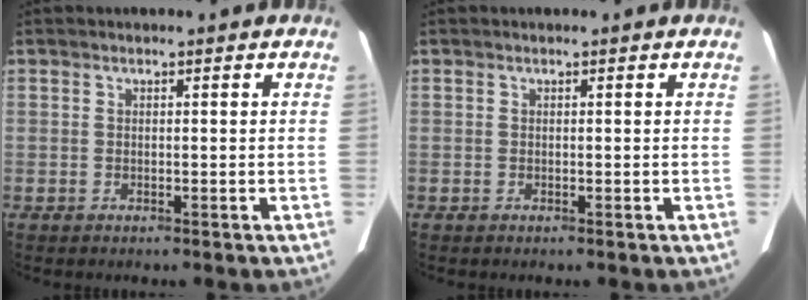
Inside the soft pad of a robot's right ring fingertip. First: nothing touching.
{"total": 0.0}